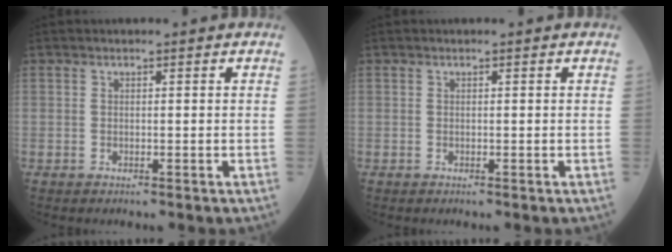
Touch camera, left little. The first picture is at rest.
{"total": 0.0}